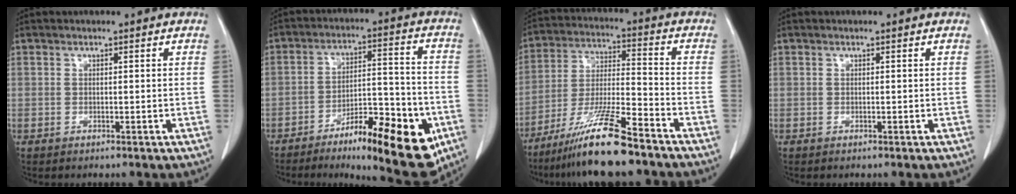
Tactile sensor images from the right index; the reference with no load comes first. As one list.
[{"total": 17.4, "force": [-9.0, 4.4, 14.2], "torque": [-0.171, 0.012, -0.127]}, {"total": 13.5, "force": [-10.2, 0.4, 8.9], "torque": [-0.171, -0.023, -0.186]}, {"total": 0.0}]